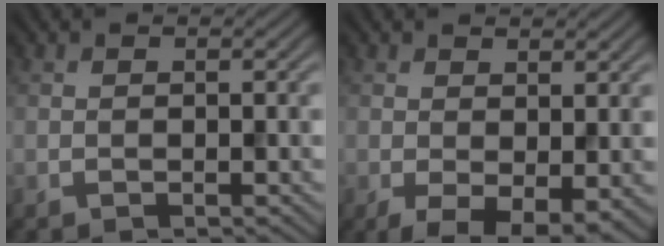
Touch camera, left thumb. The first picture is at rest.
{"total": 5.8, "force": [-1.5, 3.0, 4.7], "torque": [-0.086, -0.019, -0.018]}